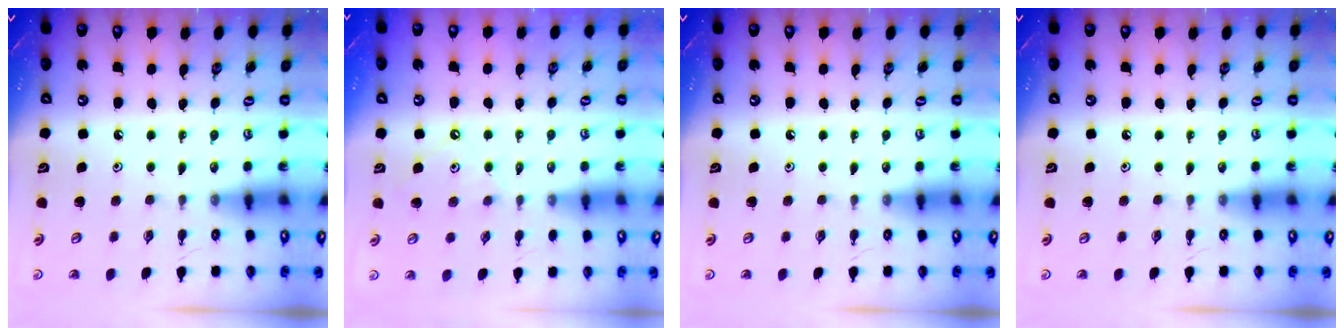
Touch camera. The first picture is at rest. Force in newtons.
{"total": 1.7, "press": 1.7, "slide": 0.3}
{"total": 0.0}
{"total": 0.0}